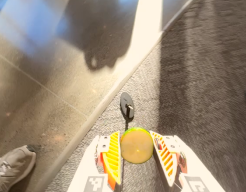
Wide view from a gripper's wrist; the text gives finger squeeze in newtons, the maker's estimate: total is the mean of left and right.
{"total": 9.3, "left": 9.6, "right": 8.9}